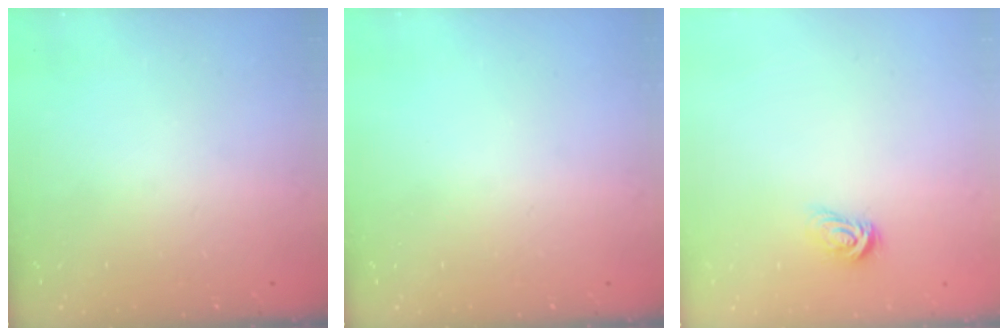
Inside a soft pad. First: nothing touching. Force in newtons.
{"total": 0.0}
{"total": 3.5, "press": 3.5, "slide": 0.5}